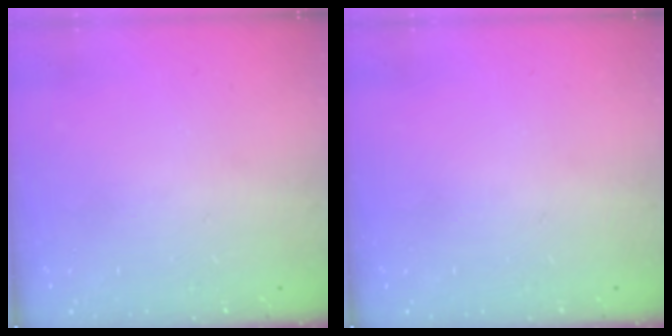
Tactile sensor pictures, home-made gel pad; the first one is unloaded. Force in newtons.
{"total": 0.0}